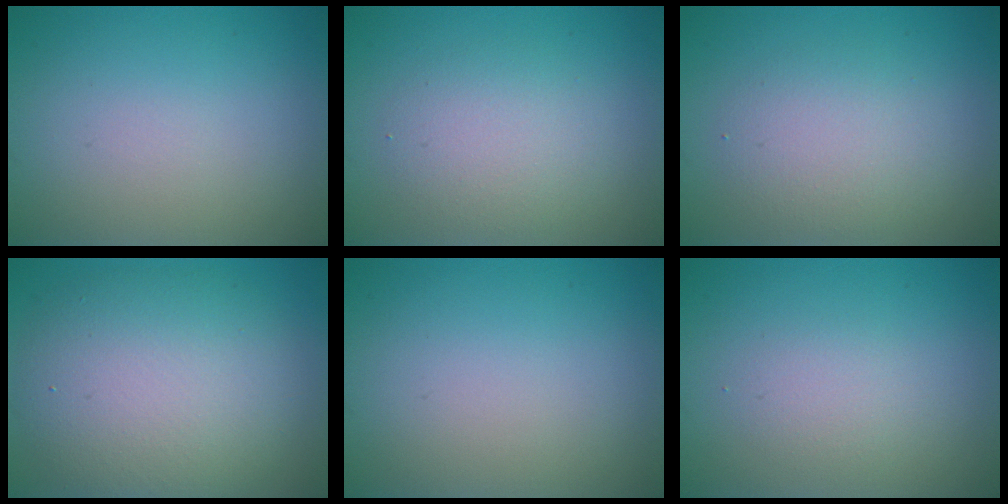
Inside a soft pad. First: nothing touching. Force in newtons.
{"total": 3.0, "press": 3.0, "slide": 0.2}
{"total": 3.2, "press": 3.2, "slide": 0.1}
{"total": 8.6, "press": 8.6, "slide": 0.3}
{"total": 0.0}
{"total": 1.6, "press": 1.6, "slide": 0.1}